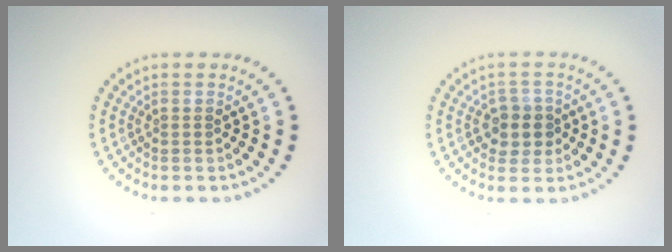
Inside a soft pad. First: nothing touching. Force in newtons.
{"total": 2.7, "press": 2.6, "slide": 0.9}